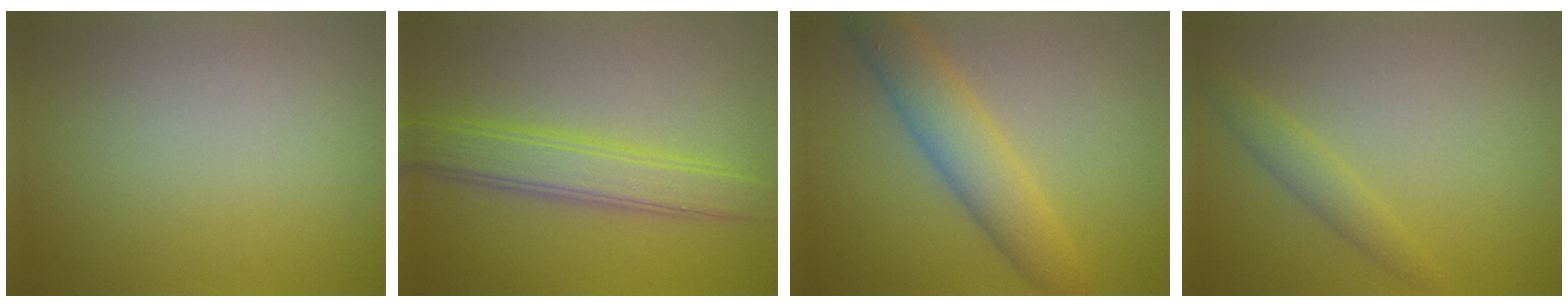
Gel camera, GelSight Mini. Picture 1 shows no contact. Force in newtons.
{"total": 4.5, "press": 4.5, "slide": 0.2}
{"total": 5.5, "press": 5.5, "slide": 0.0}
{"total": 1.9, "press": 1.9, "slide": 0.1}